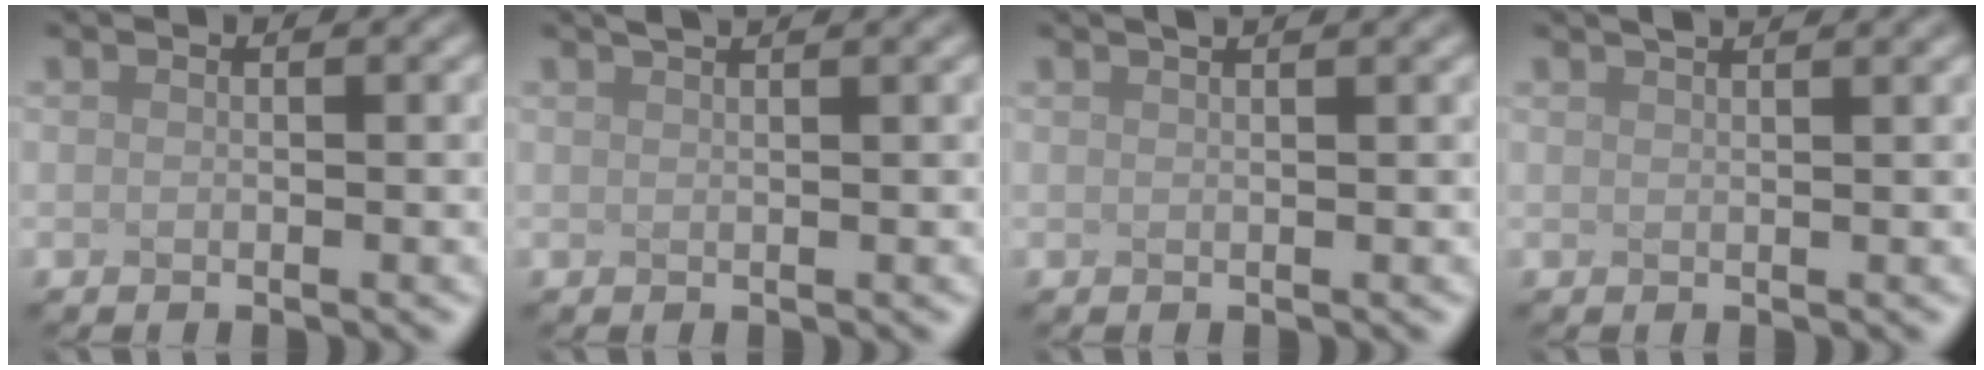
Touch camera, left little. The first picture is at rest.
{"total": 2.7, "force": [2.0, 0.8, 1.6], "torque": [-0.004, 0.018, 0.000]}
{"total": 2.9, "force": [1.9, 1.2, 1.9], "torque": [-0.002, 0.022, -0.008]}
{"total": 3.5, "force": [2.5, 1.2, 2.0], "torque": [-0.005, 0.027, 0.001]}